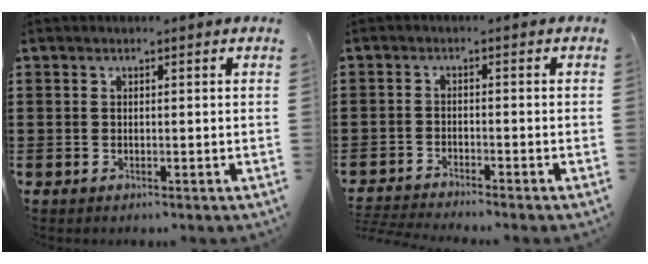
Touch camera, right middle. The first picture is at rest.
{"total": 2.4, "force": [-2.4, -0.2, 0.4], "torque": [-0.014, -0.003, -0.052]}